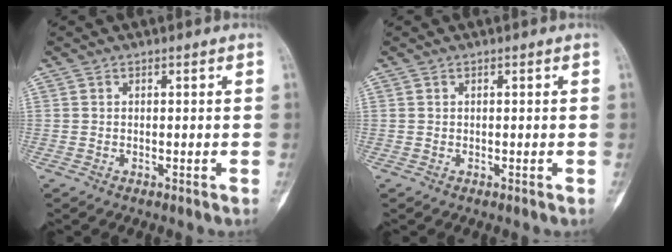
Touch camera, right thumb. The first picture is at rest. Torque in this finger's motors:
{"motor_torque": [-0.02, 0.02, -0.01, -0.11, 0.00]}